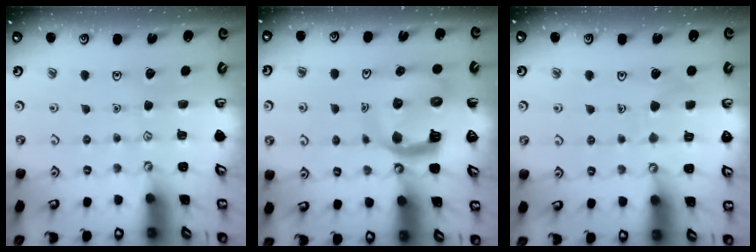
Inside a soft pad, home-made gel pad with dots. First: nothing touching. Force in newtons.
{"total": 10.6, "press": 10.5, "slide": 1.3}
{"total": 5.6, "press": 5.6, "slide": 0.3}